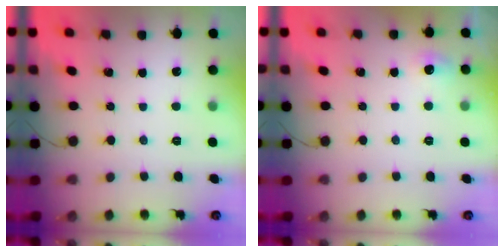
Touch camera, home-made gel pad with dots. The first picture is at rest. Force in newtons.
{"total": 6.3, "press": 4.2, "slide": 4.7}